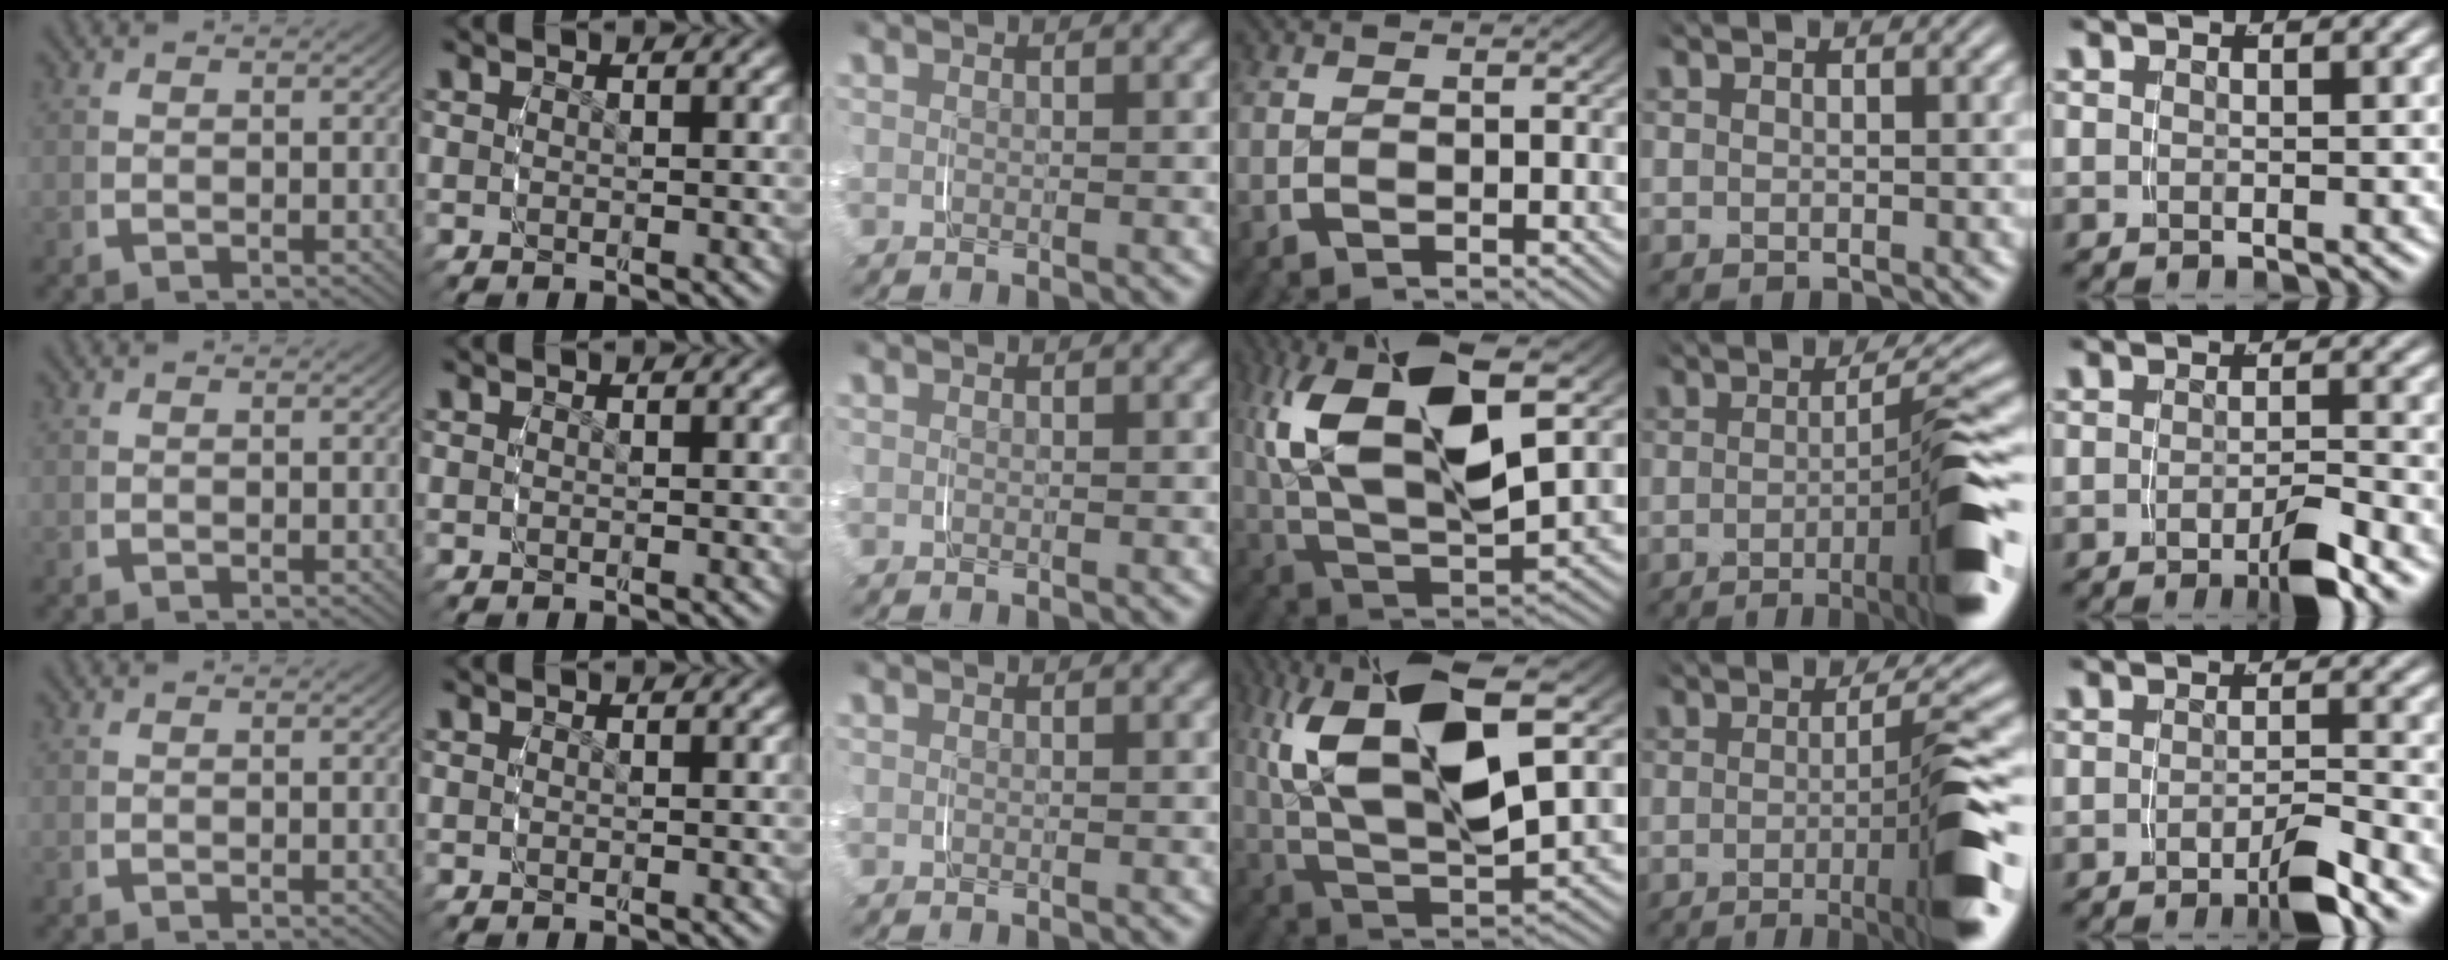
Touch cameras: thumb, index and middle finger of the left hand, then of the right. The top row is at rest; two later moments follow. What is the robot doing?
{"motion": "grasp_and_lifting", "object": "jar lid"}